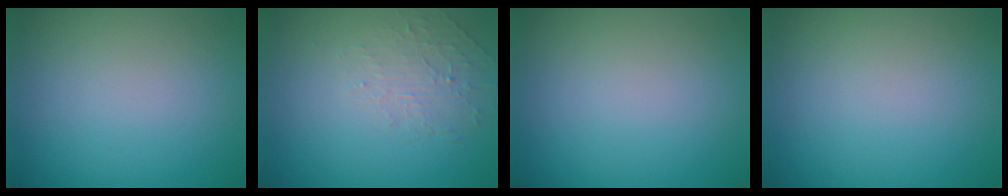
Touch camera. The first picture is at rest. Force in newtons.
{"total": 1.9, "press": 0.6, "slide": 1.8}
{"total": 0.0}
{"total": 0.0}